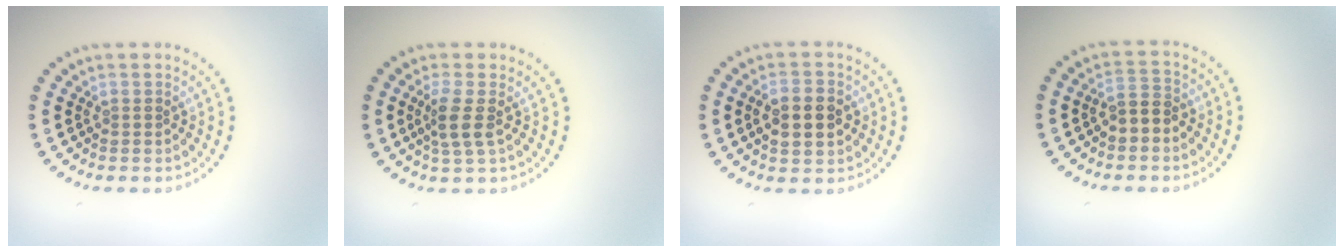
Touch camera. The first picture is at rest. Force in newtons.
{"total": 2.5, "press": 1.9, "slide": 1.5}
{"total": 3.9, "press": 3.9, "slide": 0.2}
{"total": 2.4, "press": 2.3, "slide": 0.7}